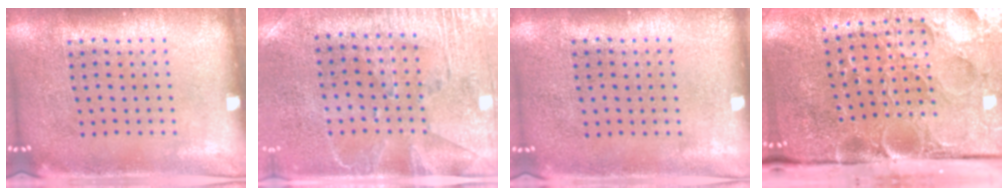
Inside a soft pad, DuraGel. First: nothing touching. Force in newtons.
{"total": 2.8, "press": 2.4, "slide": 1.5}
{"total": 0.0}
{"total": 5.4, "press": 4.2, "slide": 3.3}